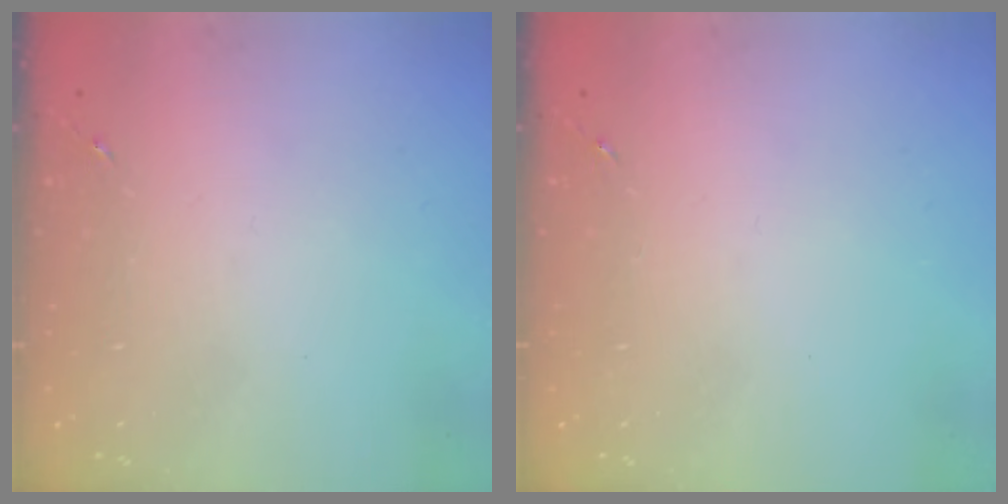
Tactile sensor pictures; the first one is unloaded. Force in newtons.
{"total": 0.0}